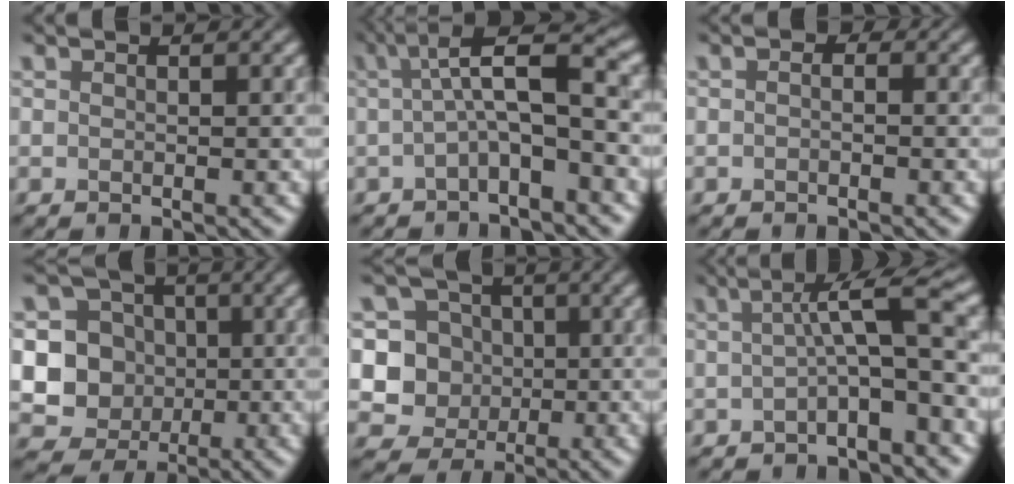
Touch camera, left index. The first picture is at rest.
{"total": 5.5, "force": [0.3, 1.2, 5.4], "torque": [-0.082, 0.025, -0.003]}
{"total": 0.8, "force": [-0.1, 0.5, 0.7], "torque": [0.000, -0.002, -0.013]}
{"total": 10.3, "force": [-0.4, 9.9, 2.8], "torque": [-0.072, 0.011, -0.023]}
{"total": 6.6, "force": [0.4, 6.4, 1.6], "torque": [-0.024, 0.026, -0.009]}
{"total": 5.4, "force": [-0.2, 0.8, 5.4], "torque": [-0.076, 0.020, -0.011]}